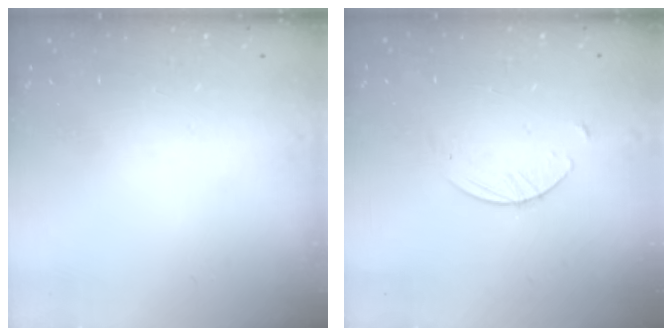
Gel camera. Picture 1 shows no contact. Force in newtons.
{"total": 3.6, "press": 3.6, "slide": 0.4}